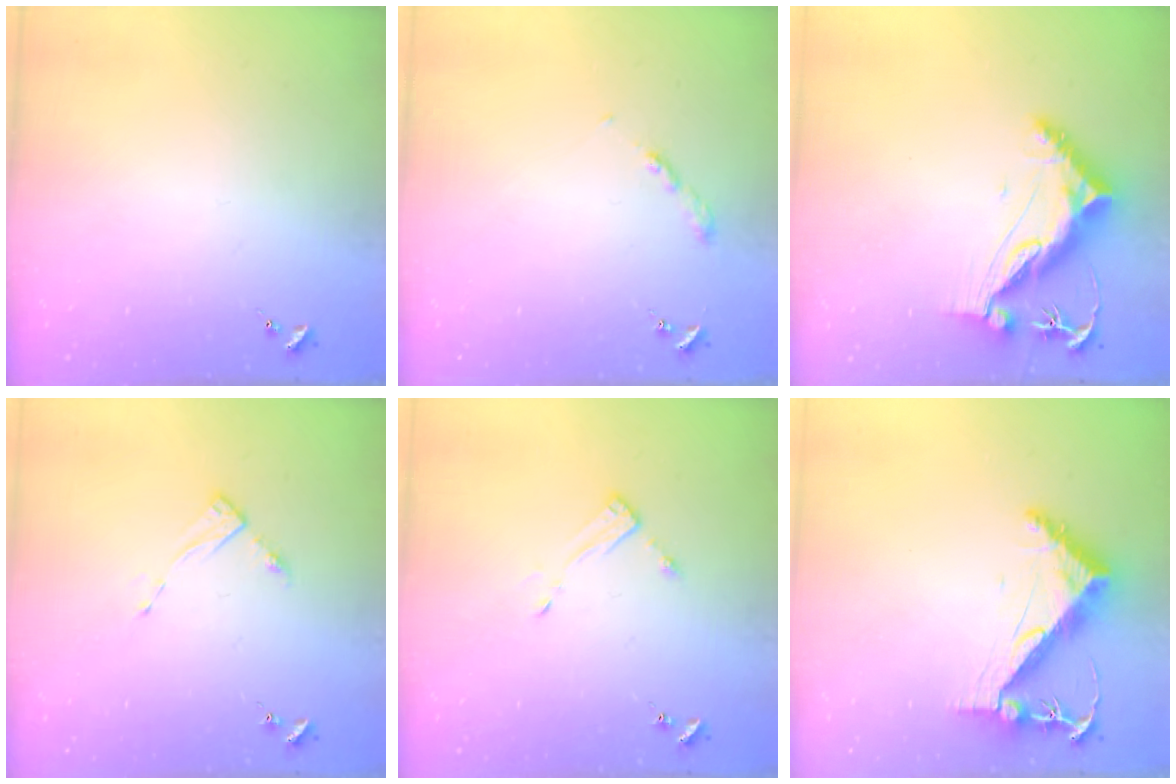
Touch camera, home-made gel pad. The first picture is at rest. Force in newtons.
{"total": 2.7, "press": 2.6, "slide": 0.3}
{"total": 9.9, "press": 9.8, "slide": 1.1}
{"total": 2.8, "press": 2.8, "slide": 0.4}
{"total": 3.5, "press": 3.5, "slide": 0.3}
{"total": 7.8, "press": 7.7, "slide": 1.0}